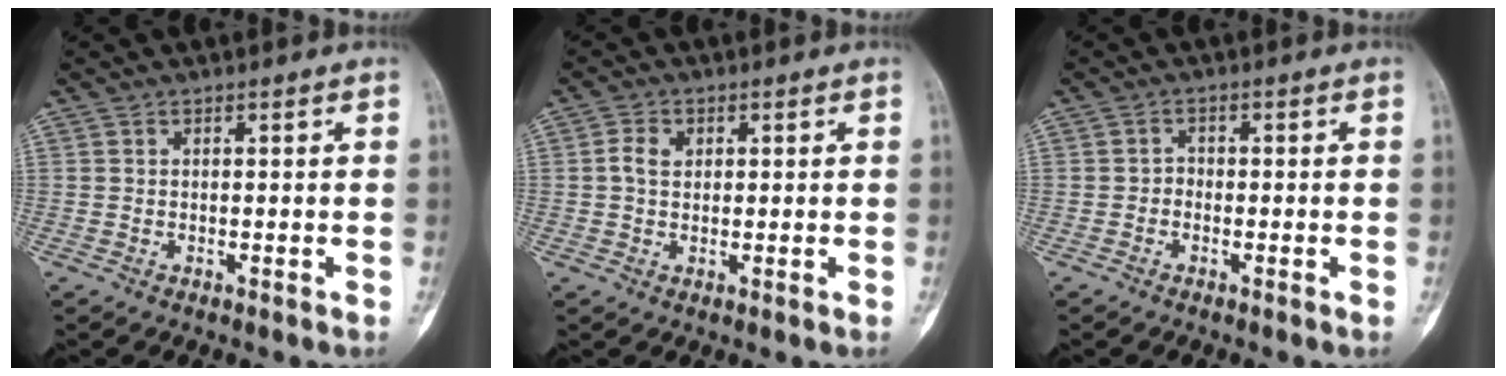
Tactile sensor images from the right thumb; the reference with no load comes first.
{"total": 3.0, "force": [0.5, 2.2, 1.9], "torque": [-0.032, 0.004, 0.008]}
{"total": 1.3, "force": [-0.6, 1.0, 0.5], "torque": [0.004, 0.007, -0.018]}